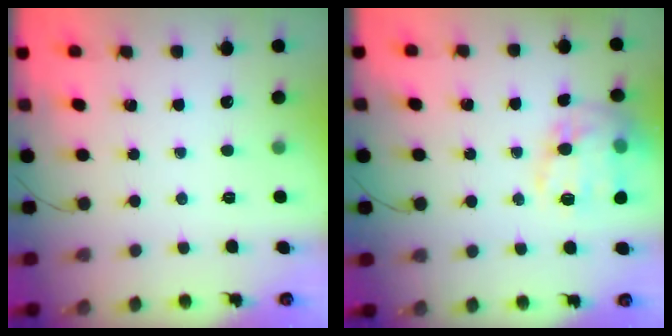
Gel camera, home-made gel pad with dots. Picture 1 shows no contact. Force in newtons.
{"total": 17.5, "press": 17.4, "slide": 1.3}